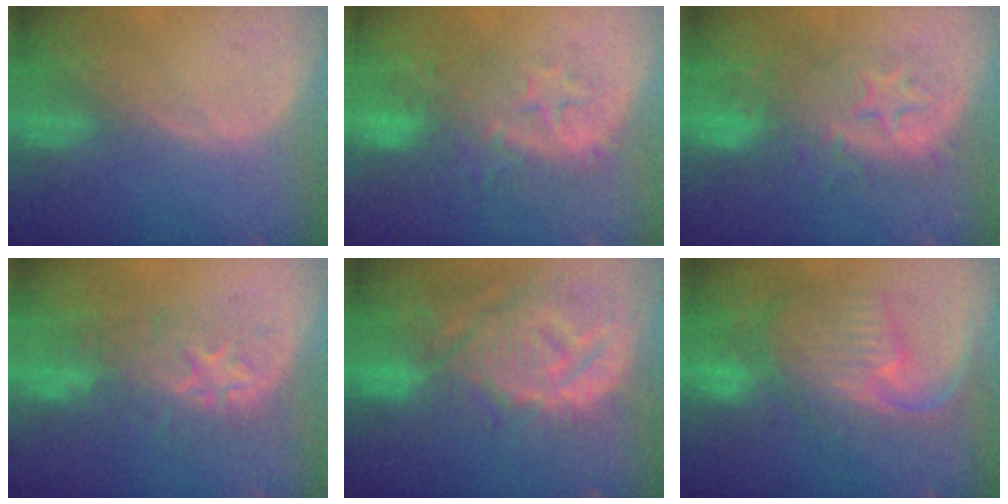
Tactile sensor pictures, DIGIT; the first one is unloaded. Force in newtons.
{"total": 9.1, "press": 8.6, "slide": 3.0}
{"total": 8.4, "press": 8.4, "slide": 0.2}
{"total": 8.6, "press": 8.6, "slide": 0.5}
{"total": 14.1, "press": 12.2, "slide": 7.1}
{"total": 11.2, "press": 9.8, "slide": 5.6}